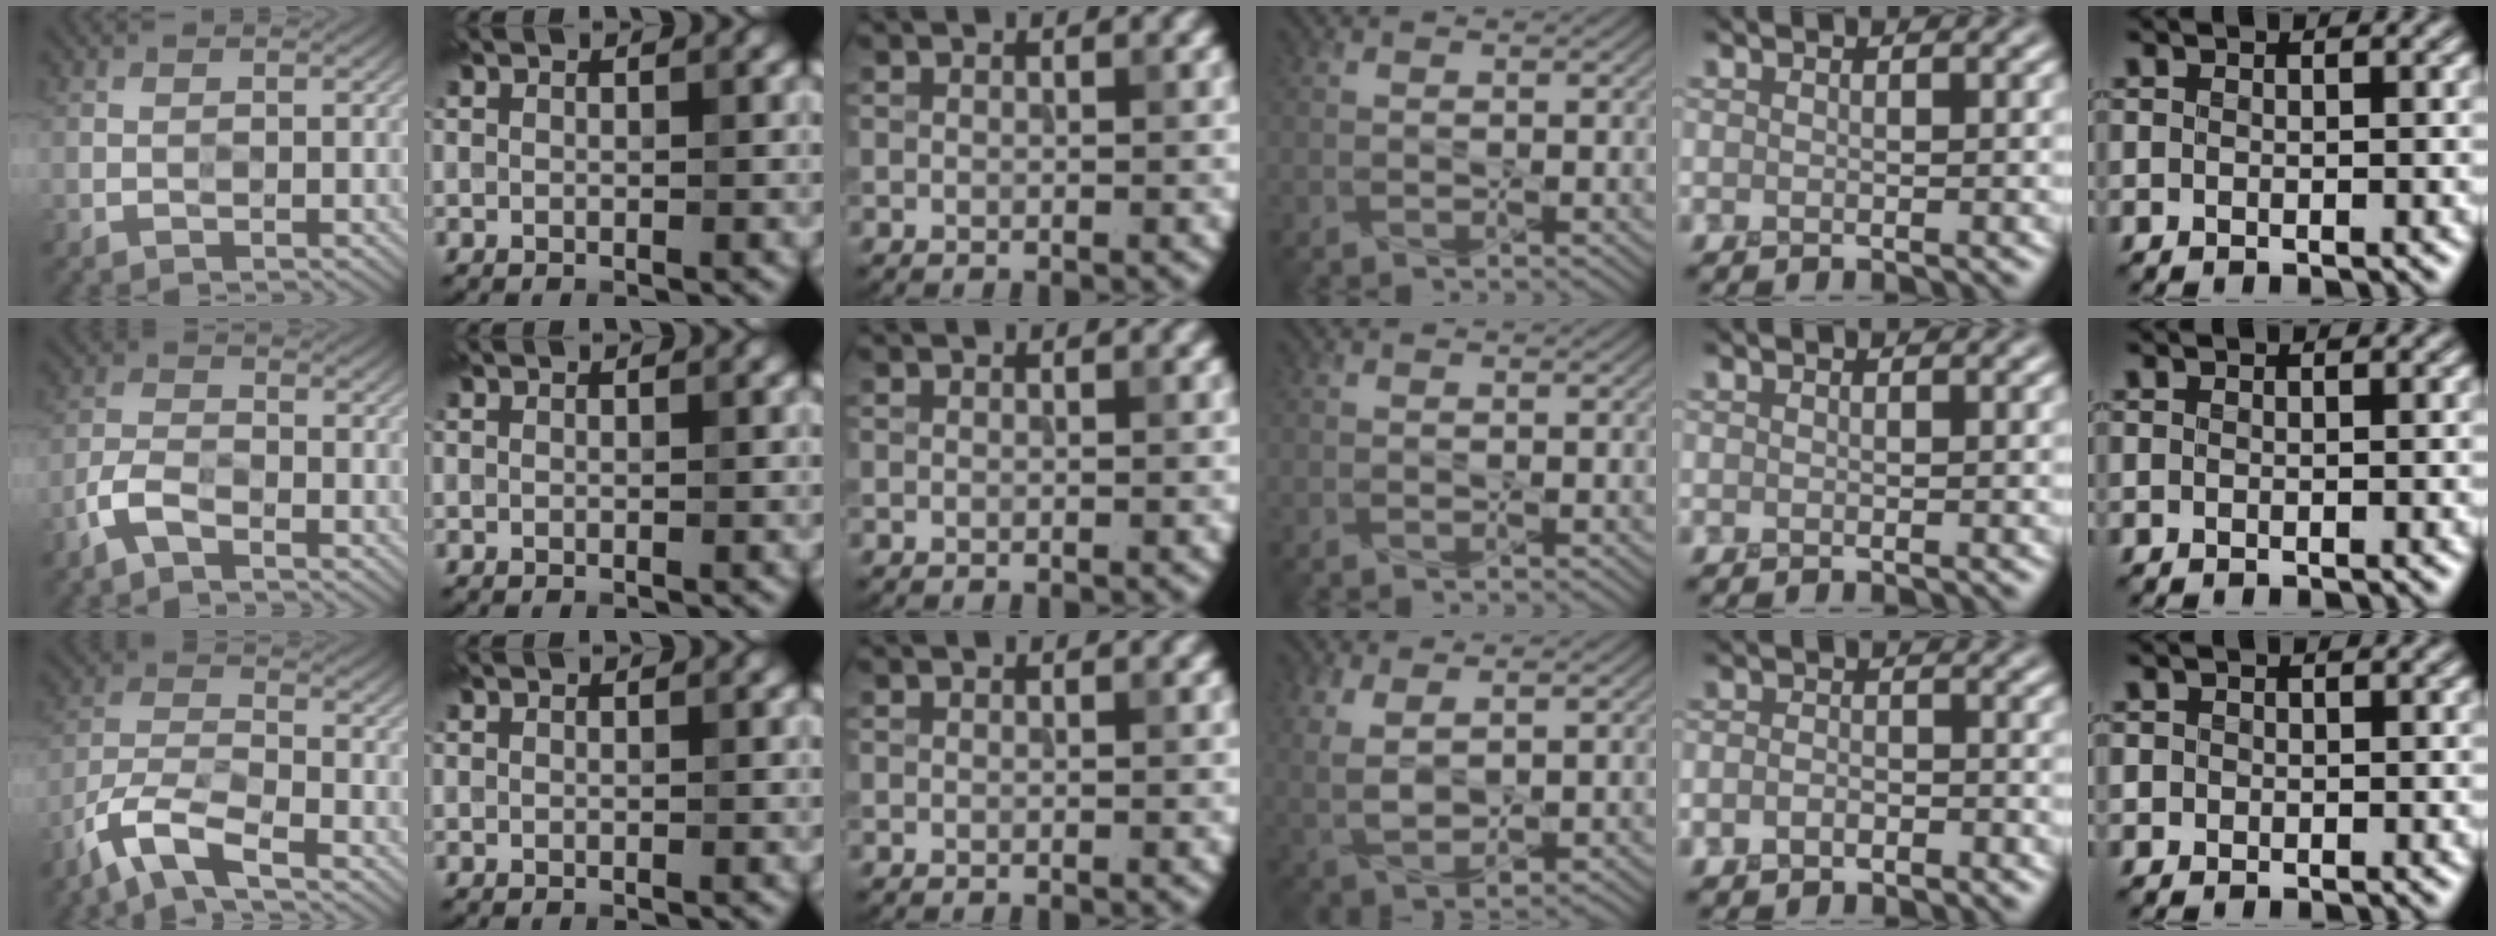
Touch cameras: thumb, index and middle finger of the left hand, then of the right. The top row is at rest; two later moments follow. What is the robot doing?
{"motion": "wipe", "object": "whiteboard"}